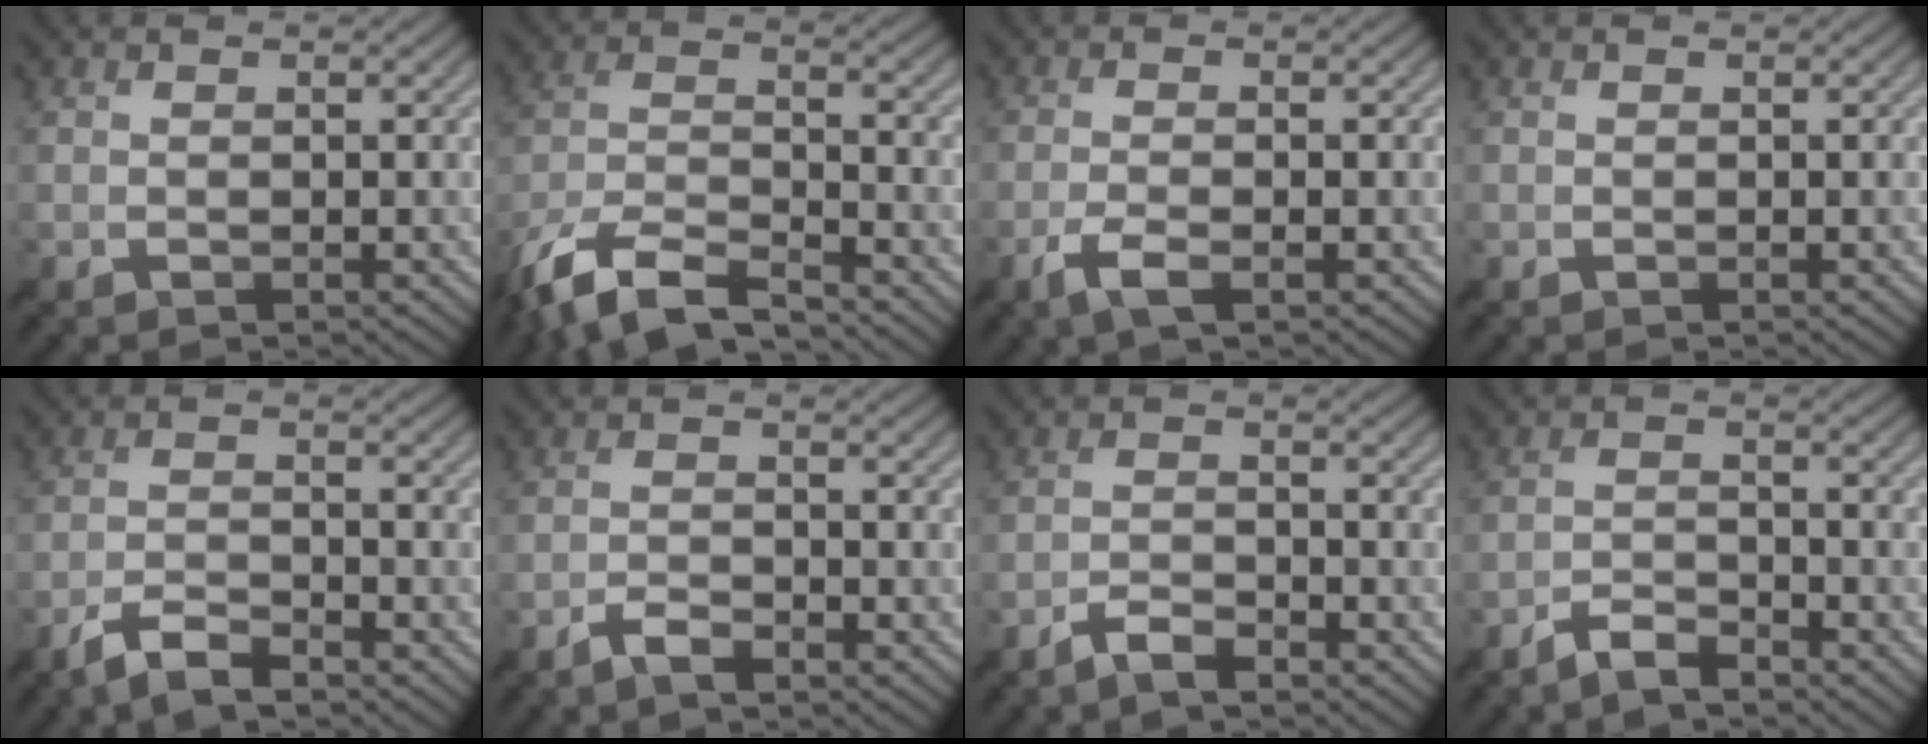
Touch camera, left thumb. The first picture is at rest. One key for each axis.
{"total": 11.5, "fx": -8.8, "fy": 3.3, "fz": 6.6, "tx": -0.145, "ty": -0.015, "tz": -0.177}
{"total": 3.5, "fx": -1.8, "fy": 0.8, "fz": 2.9, "tx": -0.057, "ty": 0.001, "tz": -0.042}
{"total": 0.0}
{"total": 4.6, "fx": -3.6, "fy": 1.0, "fz": 2.6, "tx": -0.055, "ty": 0.000, "tz": -0.075}
{"total": 2.5, "fx": -2.0, "fy": 0.5, "fz": 1.4, "tx": -0.029, "ty": 0.002, "tz": -0.044}
{"total": 3.1, "fx": -2.5, "fy": 0.6, "fz": 1.7, "tx": -0.033, "ty": 0.002, "tz": -0.055}
{"total": 3.6, "fx": -3.1, "fy": 0.7, "fz": 1.7, "tx": -0.032, "ty": 0.002, "tz": -0.066}